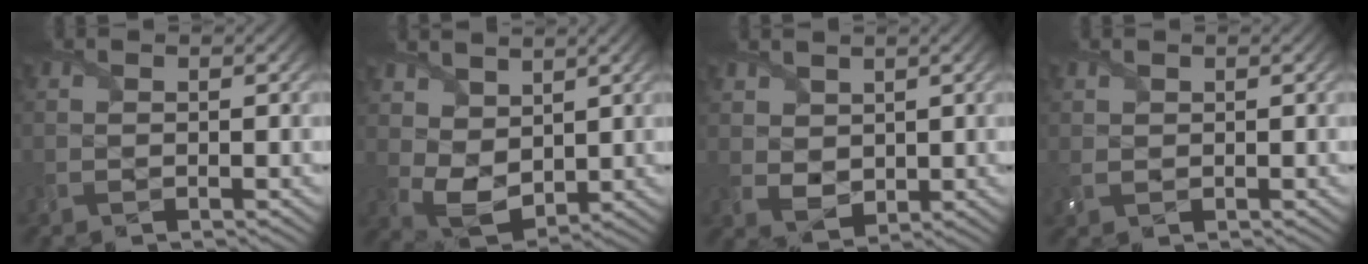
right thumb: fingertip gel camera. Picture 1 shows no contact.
{"total": 6.4, "force": [2.8, 4.4, 3.8], "torque": [-0.099, -0.010, 0.057]}
{"total": 3.8, "force": [1.9, 2.8, 1.7], "torque": [-0.054, -0.003, 0.036]}
{"total": 1.4, "force": [0.7, 1.0, 0.6], "torque": [-0.021, 0.001, 0.015]}